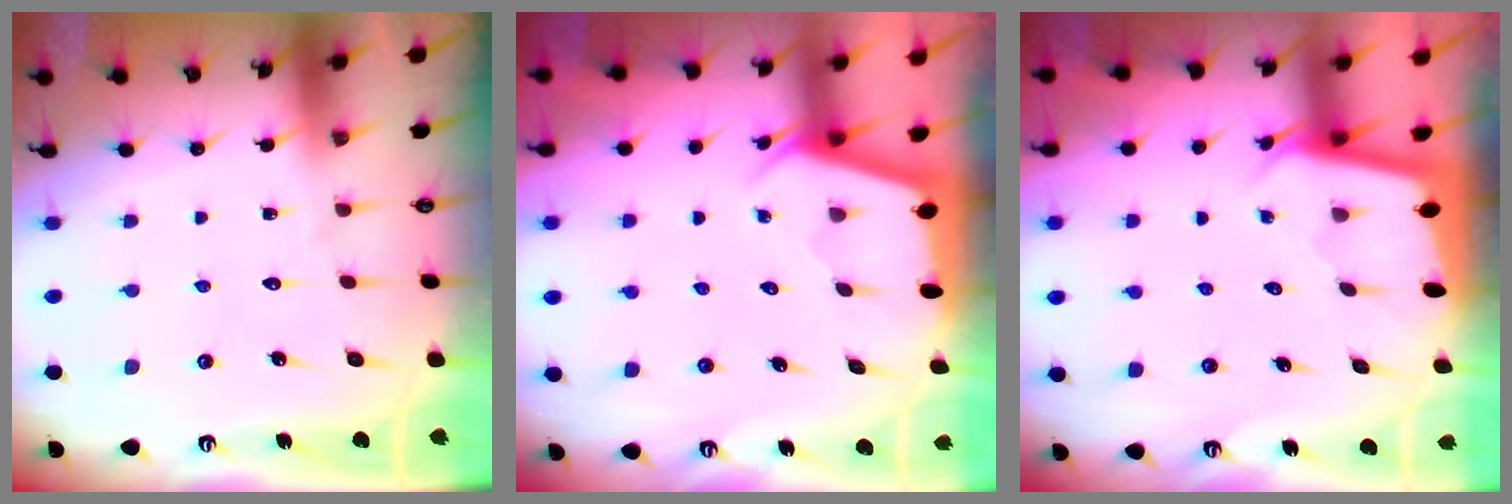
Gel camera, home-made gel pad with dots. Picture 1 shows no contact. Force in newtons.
{"total": 2.3, "press": 2.3, "slide": 0.3}
{"total": 1.8, "press": 1.8, "slide": 0.1}